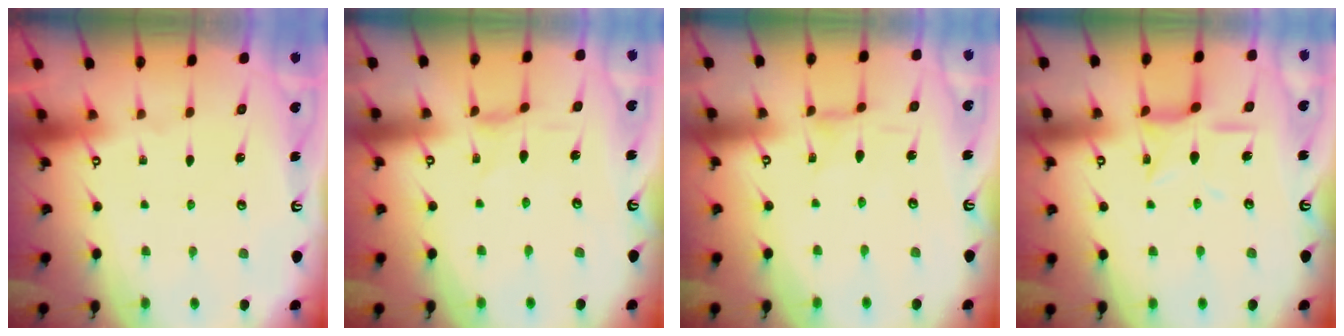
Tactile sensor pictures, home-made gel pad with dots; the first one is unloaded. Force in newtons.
{"total": 0.7, "press": 0.7, "slide": 0.2}
{"total": 1.4, "press": 1.4, "slide": 0.3}
{"total": 10.3, "press": 10.2, "slide": 0.7}